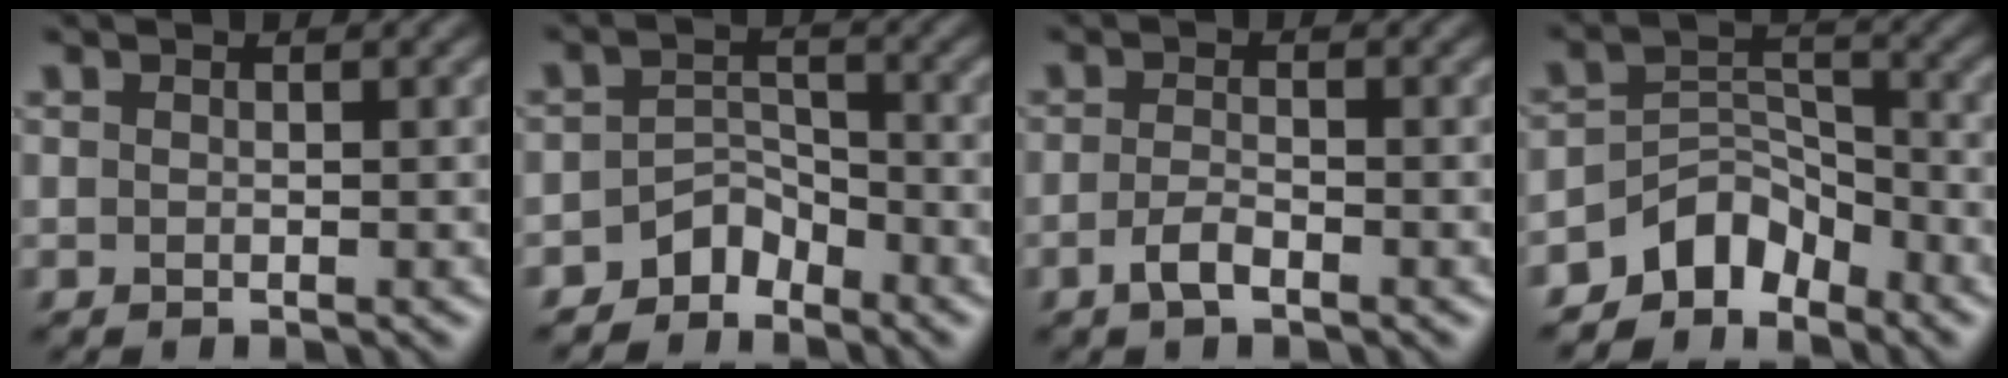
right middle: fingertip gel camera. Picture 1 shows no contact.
{"total": 3.0, "force": [-2.5, 1.5, 0.6], "torque": [-0.002, 0.010, -0.050]}
{"total": 1.9, "force": [-1.1, 0.6, 1.4], "torque": [-0.031, 0.002, -0.025]}
{"total": 4.7, "force": [-3.8, 2.4, 1.4], "torque": [-0.005, 0.007, -0.077]}